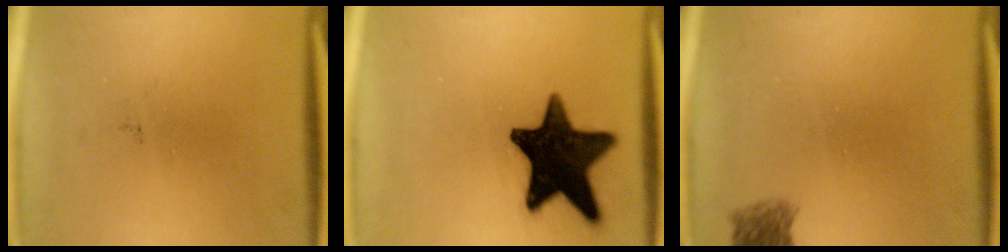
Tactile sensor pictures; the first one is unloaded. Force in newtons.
{"total": 16.7}
{"total": 2.6}